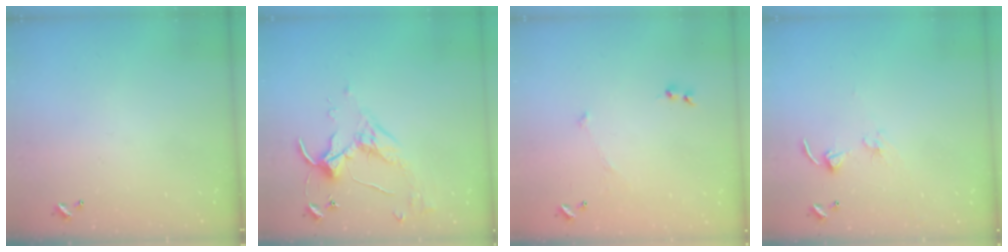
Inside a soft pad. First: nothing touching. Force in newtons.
{"total": 3.9, "press": 3.8, "slide": 0.5}
{"total": 4.8, "press": 4.7, "slide": 0.8}
{"total": 2.7, "press": 2.7, "slide": 0.2}